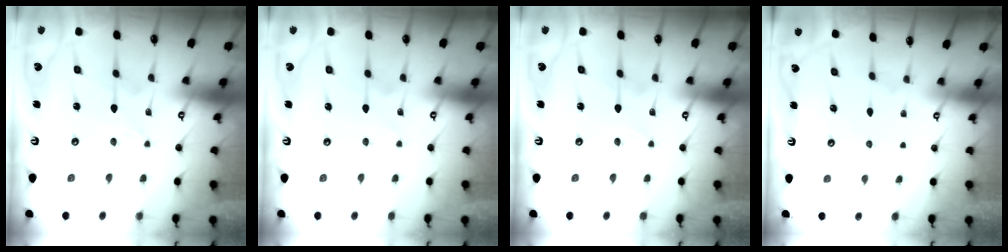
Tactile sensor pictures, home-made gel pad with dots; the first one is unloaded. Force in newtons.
{"total": 1.1, "press": 1.1, "slide": 0.1}
{"total": 0.8, "press": 0.8, "slide": 0.1}
{"total": 0.0}